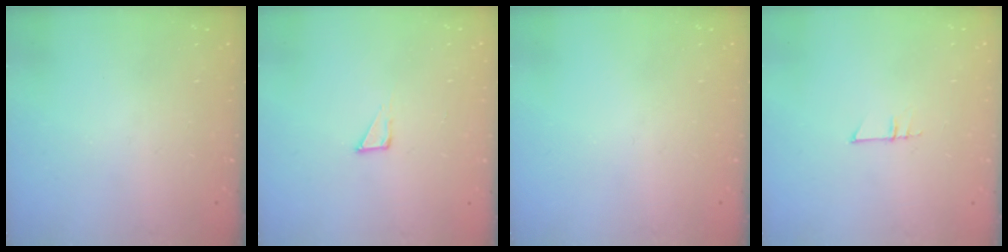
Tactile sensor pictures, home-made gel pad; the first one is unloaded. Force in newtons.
{"total": 2.1, "press": 2.1, "slide": 0.1}
{"total": 0.0}
{"total": 4.6, "press": 4.6, "slide": 0.4}